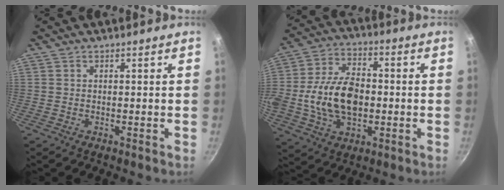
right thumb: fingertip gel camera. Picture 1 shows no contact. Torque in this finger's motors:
{"motor_torque": [0.95, 0.93, 1.08, -0.85, 0.21]}